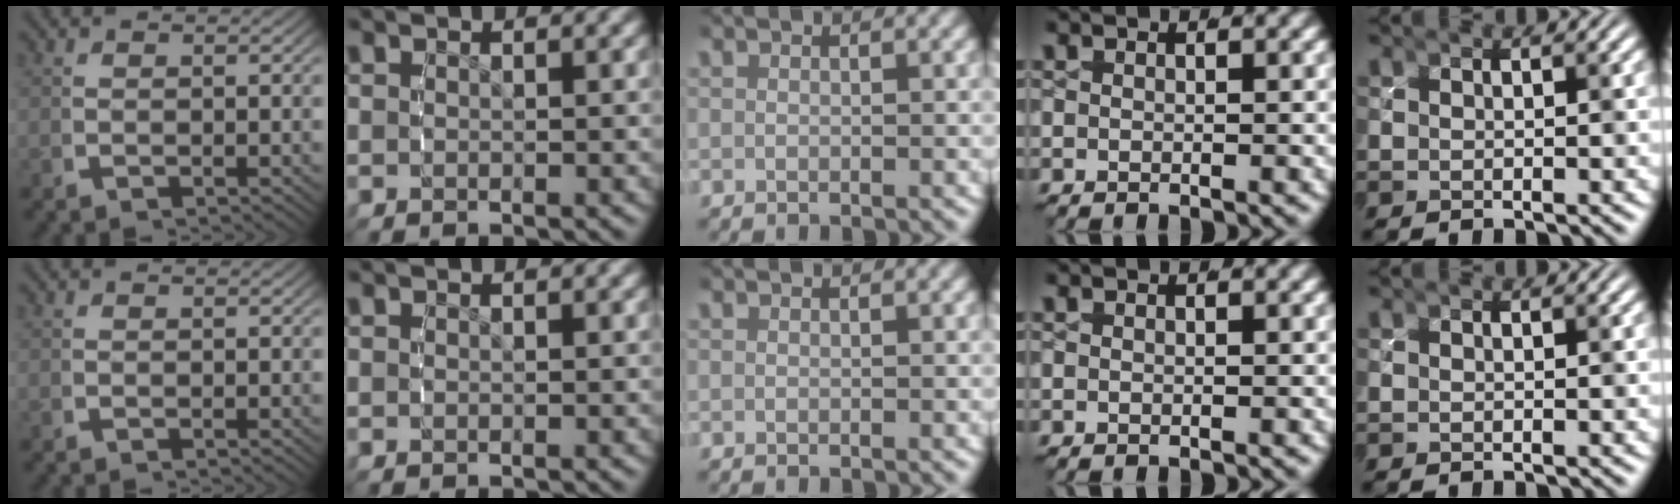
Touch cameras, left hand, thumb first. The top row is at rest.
{}